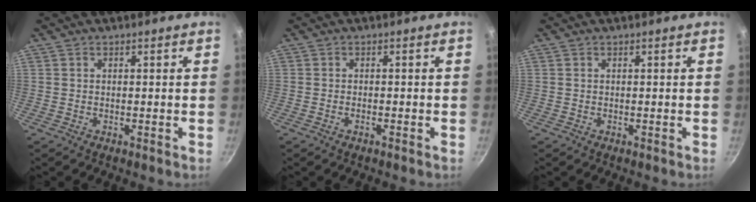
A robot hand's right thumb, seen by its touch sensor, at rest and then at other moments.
{"total": 0.8, "force": [-0.6, 0.2, 0.5], "torque": [-0.018, 0.005, -0.014]}
{"total": 0.0}